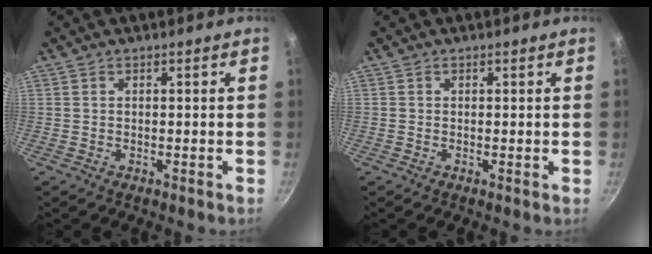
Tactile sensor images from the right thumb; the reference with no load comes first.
{"total": 0.0}